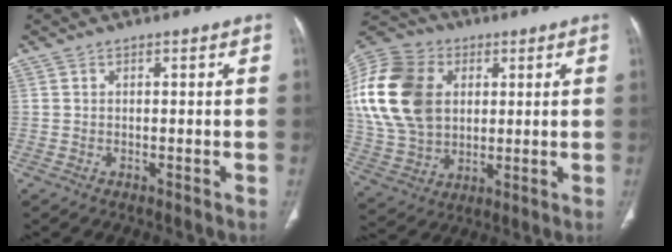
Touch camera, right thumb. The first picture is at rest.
{"total": 23.2, "force": [4.7, 17.0, 15.1], "torque": [-0.313, 0.006, 0.090]}